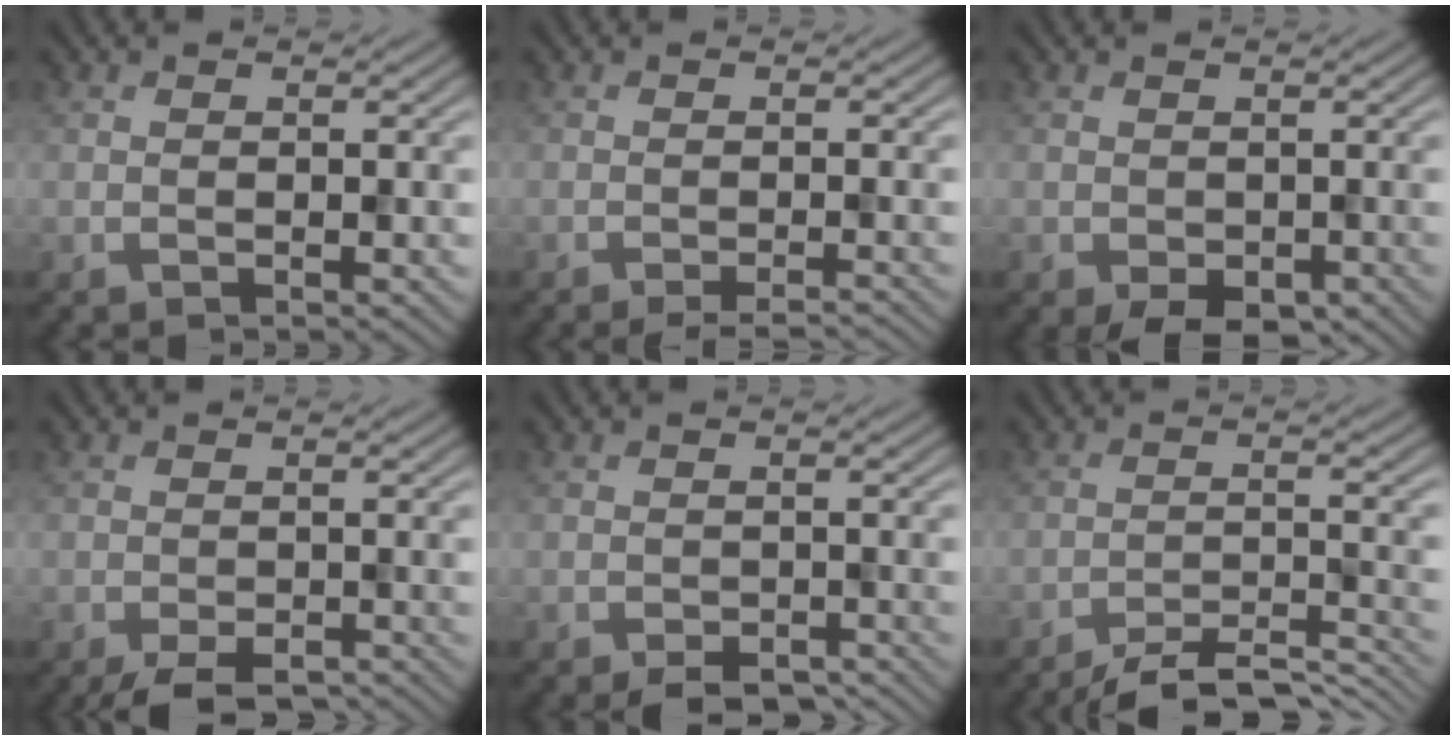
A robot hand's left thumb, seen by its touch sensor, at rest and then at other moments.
{"total": 2.9, "force": [-2.3, 0.3, 1.7], "torque": [-0.028, 0.006, -0.041]}
{"total": 3.6, "force": [-2.2, 2.0, 2.0], "torque": [-0.032, -0.013, -0.030]}
{"total": 5.1, "force": [-3.9, 1.9, 2.7], "torque": [-0.039, -0.013, -0.063]}
{"total": 4.0, "force": [-3.2, 1.5, 1.9], "torque": [-0.027, -0.008, -0.049]}
{"total": 7.7, "force": [-6.6, 1.3, 3.7], "torque": [-0.071, 0.000, -0.093]}